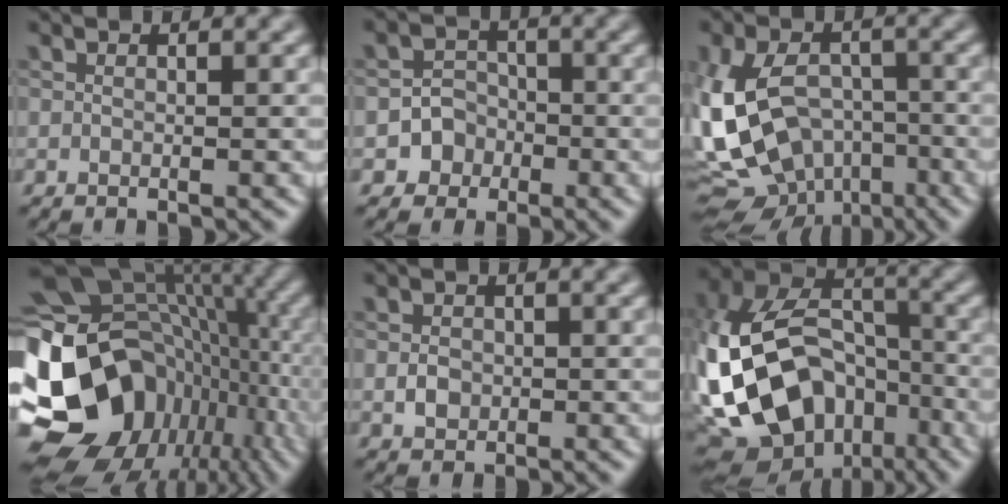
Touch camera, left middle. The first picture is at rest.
{"total": 3.2, "force": [-1.4, 2.9, 0.4], "torque": [0.023, 0.009, -0.035]}
{"total": 13.3, "force": [-3.6, 9.2, 8.9], "torque": [-0.176, -0.012, -0.051]}
{"total": 19.2, "force": [-5.1, 14.7, 11.3], "torque": [-0.223, 0.003, -0.062]}
{"total": 1.6, "force": [-0.2, 1.3, 0.8], "torque": [-0.013, 0.000, -0.008]}
{"total": 17.6, "force": [-5.2, 12.9, 10.8], "torque": [-0.236, 0.002, -0.082]}